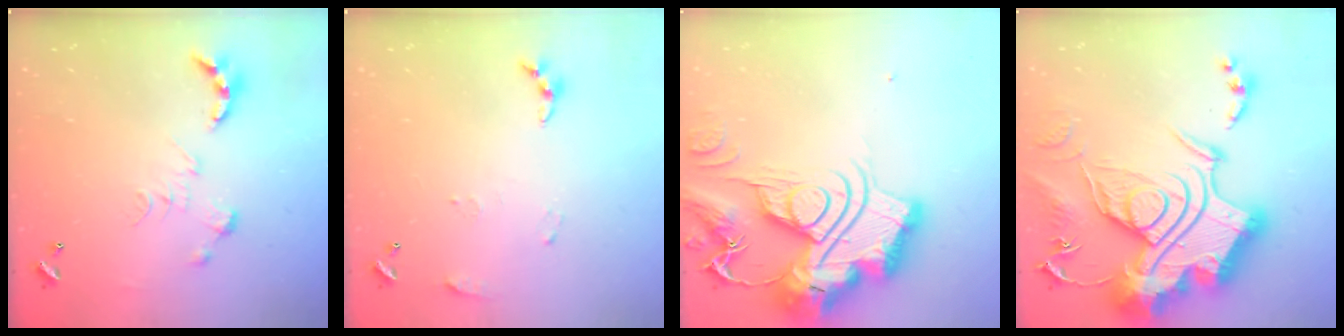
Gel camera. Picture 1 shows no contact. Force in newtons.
{"total": 6.4, "press": 6.4, "slide": 0.7}
{"total": 0.6, "press": 0.6, "slide": 0.0}
{"total": 1.1, "press": 1.1, "slide": 0.0}